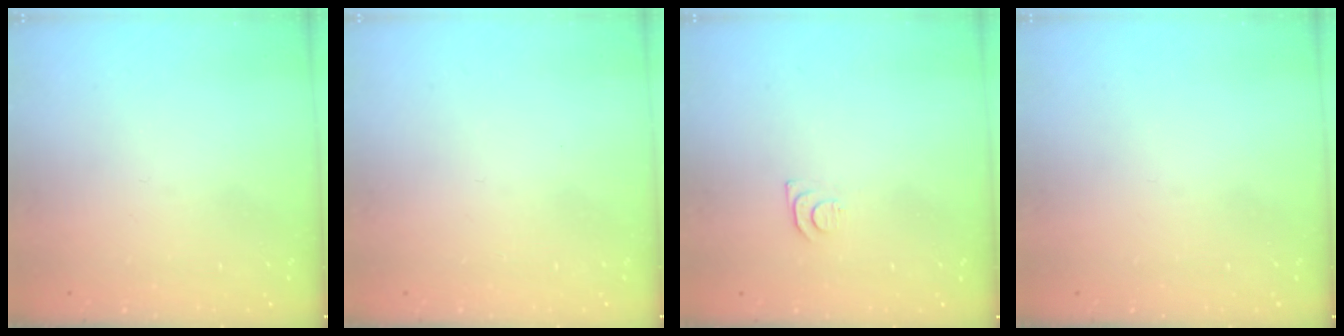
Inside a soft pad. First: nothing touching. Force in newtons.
{"total": 1.5, "press": 1.5, "slide": 0.1}
{"total": 3.8, "press": 3.7, "slide": 0.5}
{"total": 0.0}